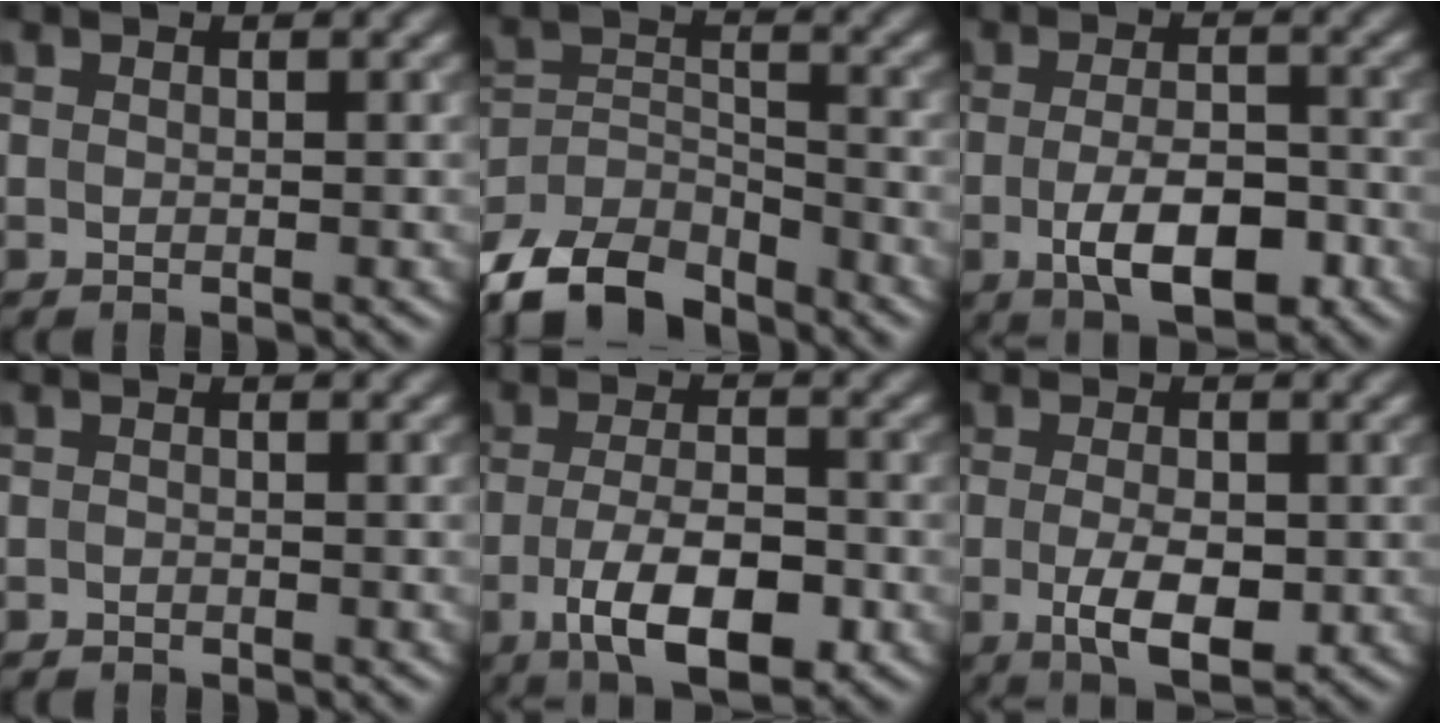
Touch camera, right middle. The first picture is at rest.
{"total": 10.4, "force": [-8.8, 4.3, 3.6], "torque": [-0.060, -0.010, -0.150]}
{"total": 5.8, "force": [-2.1, 2.5, 4.8], "torque": [-0.086, -0.006, -0.034]}
{"total": 0.6, "force": [-0.5, 0.2, 0.0], "torque": [0.003, -0.004, -0.010]}
{"total": 6.7, "force": [-2.6, 2.6, 5.6], "torque": [-0.103, -0.007, -0.043]}
{"total": 4.5, "force": [-1.0, 2.1, 3.9], "torque": [-0.075, -0.008, -0.014]}